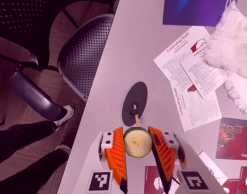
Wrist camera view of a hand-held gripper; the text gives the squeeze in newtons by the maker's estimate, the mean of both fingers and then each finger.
{"total": 9.4, "left": 9.2, "right": 9.6}